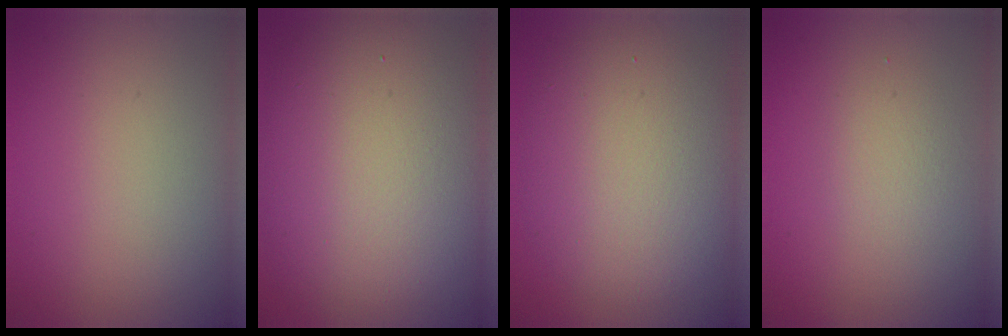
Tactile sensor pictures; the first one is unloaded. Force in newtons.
{"total": 15.0, "press": 15.0, "slide": 0.8}
{"total": 8.8, "press": 8.8, "slide": 0.7}
{"total": 1.7, "press": 1.7, "slide": 0.2}